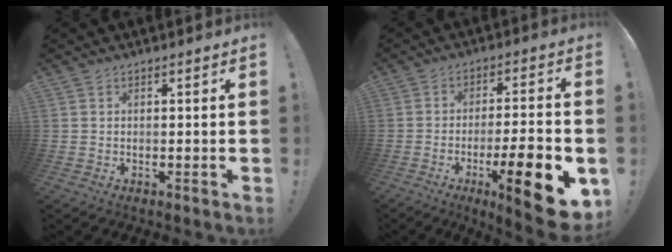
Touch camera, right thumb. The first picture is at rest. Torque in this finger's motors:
{"motor_torque": [0.63, 0.68, 1.47, -1.31, 0.15]}